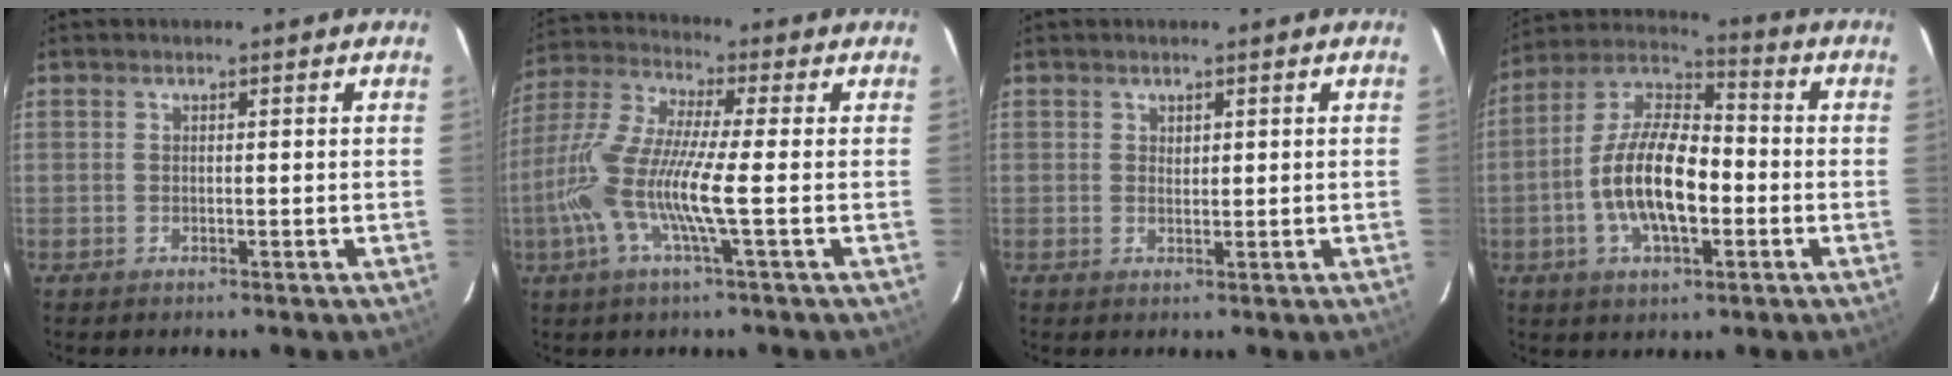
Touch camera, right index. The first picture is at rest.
{"total": 12.6, "force": [-3.1, 0.3, 12.3], "torque": [-0.250, -0.004, -0.063]}
{"total": 1.0, "force": [0.6, 0.7, 0.3], "torque": [-0.002, 0.003, 0.012]}
{"total": 14.9, "force": [-3.2, 6.6, 13.0], "torque": [-0.253, 0.009, -0.062]}